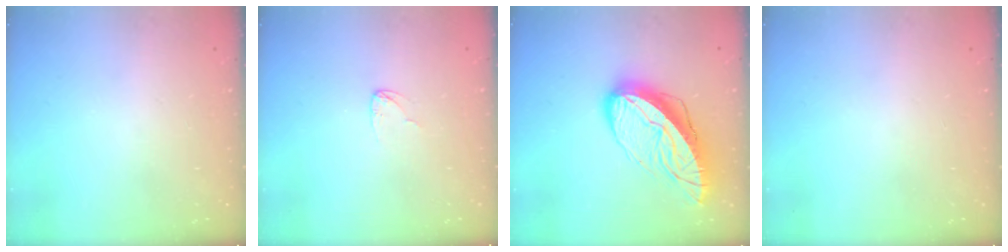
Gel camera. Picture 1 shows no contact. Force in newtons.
{"total": 3.3, "press": 3.3, "slide": 0.1}
{"total": 15.2, "press": 15.1, "slide": 1.7}
{"total": 0.0}